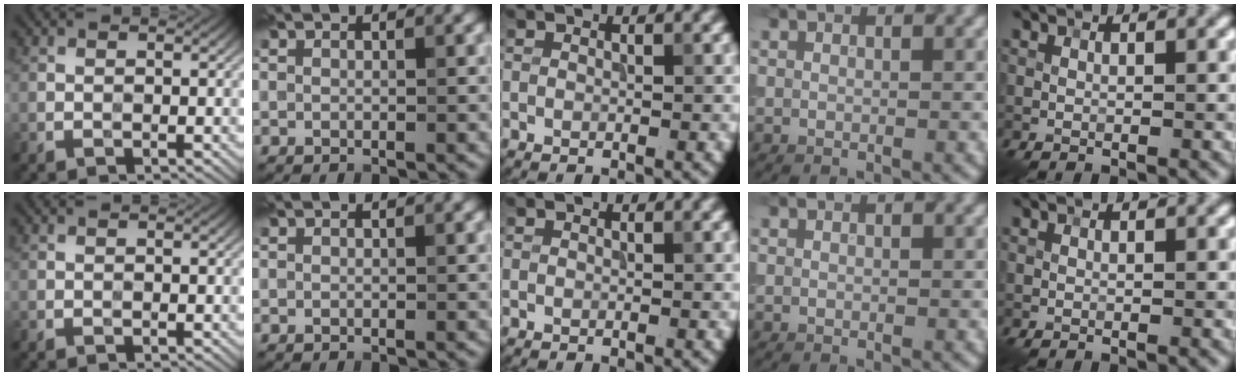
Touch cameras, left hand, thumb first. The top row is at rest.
{}